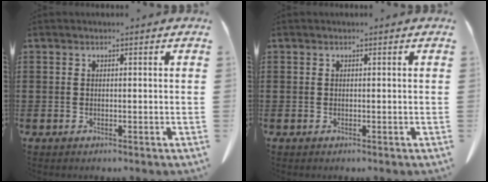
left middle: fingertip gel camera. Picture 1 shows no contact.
{"total": 0.0}